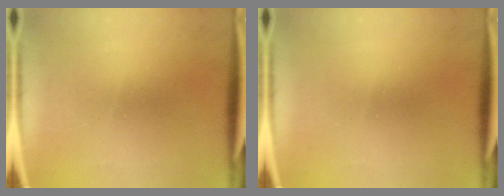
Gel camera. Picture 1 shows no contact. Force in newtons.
{"total": 0.0}